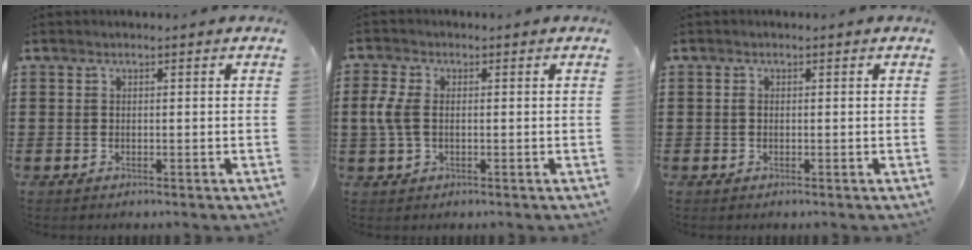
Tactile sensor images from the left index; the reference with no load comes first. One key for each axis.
{"total": 4.3, "fx": 0.0, "fy": 2.5, "fz": 3.4, "tx": -0.090, "ty": 0.002, "tz": -0.006}
{"total": 0.8, "fx": -0.1, "fy": 0.5, "fz": 0.6, "tx": -0.014, "ty": 0.001, "tz": -0.002}